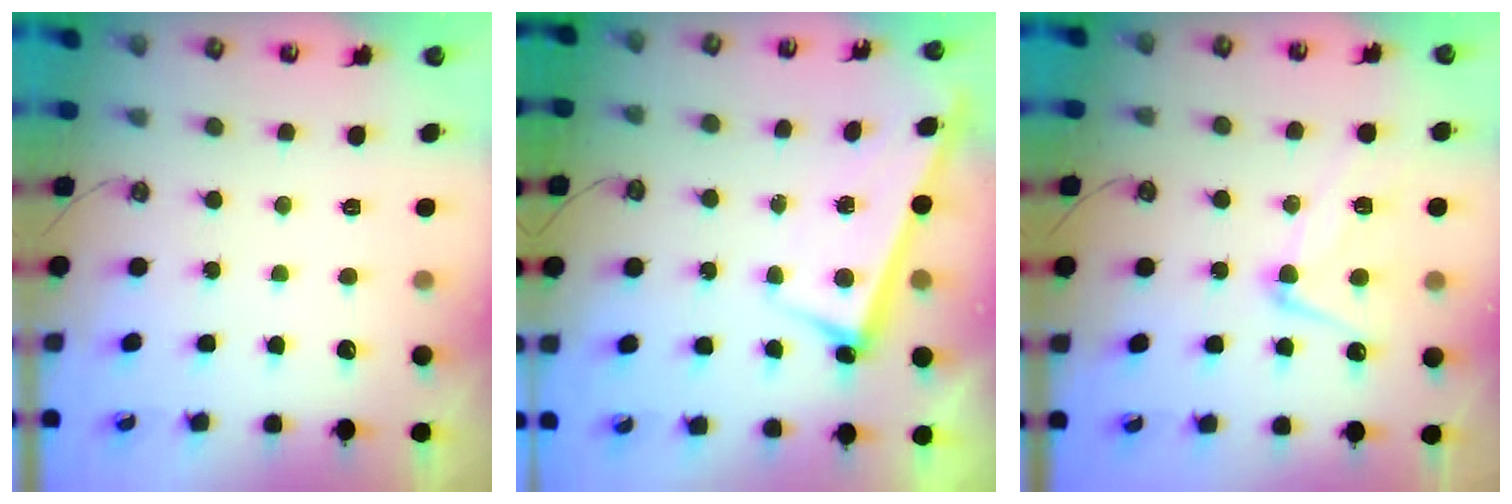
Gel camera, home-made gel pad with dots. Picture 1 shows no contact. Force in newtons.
{"total": 2.8, "press": 2.7, "slide": 0.4}
{"total": 9.4, "press": 9.3, "slide": 0.9}